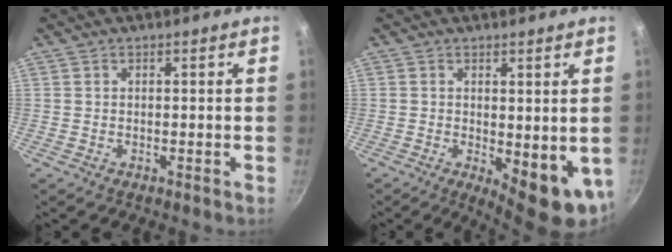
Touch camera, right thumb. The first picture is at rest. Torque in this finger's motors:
{"motor_torque": [-0.43, 0.87, 0.22, 0.02, 0.24]}